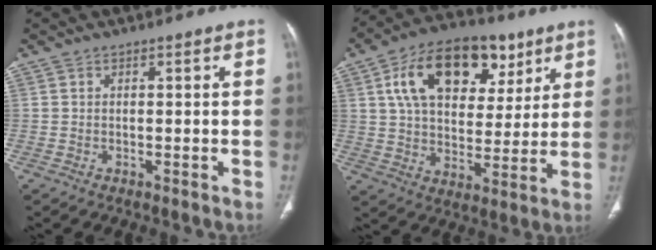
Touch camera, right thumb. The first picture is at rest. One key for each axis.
{"total": 21.0, "fx": 9.1, "fy": 13.0, "fz": 13.8, "tx": -0.190, "ty": -0.004, "tz": 0.144}